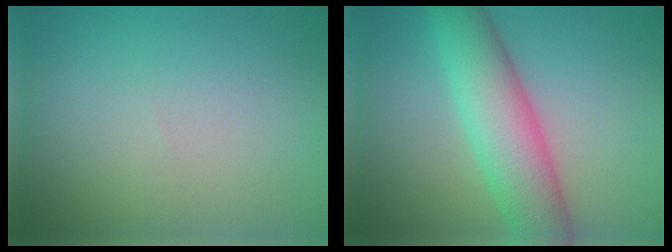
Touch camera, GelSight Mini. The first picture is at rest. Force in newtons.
{"total": 7.6, "press": 7.6, "slide": 0.3}